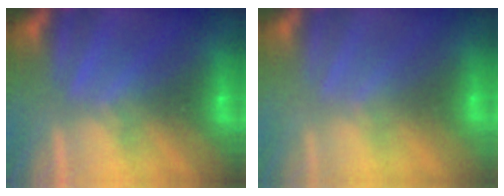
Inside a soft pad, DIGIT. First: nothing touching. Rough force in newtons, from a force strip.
{"total": 2.8}